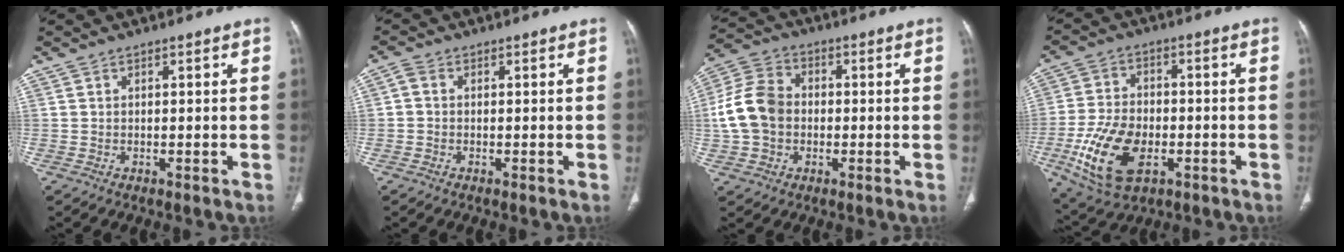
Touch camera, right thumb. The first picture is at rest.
{"total": 1.4, "force": [0.4, 1.3, 0.0], "torque": [-0.003, 0.002, -0.001]}
{"total": 10.7, "force": [0.0, 8.9, 5.8], "torque": [-0.114, 0.030, -0.010]}
{"total": 14.1, "force": [-4.2, 8.9, 10.1], "torque": [-0.198, 0.007, -0.072]}